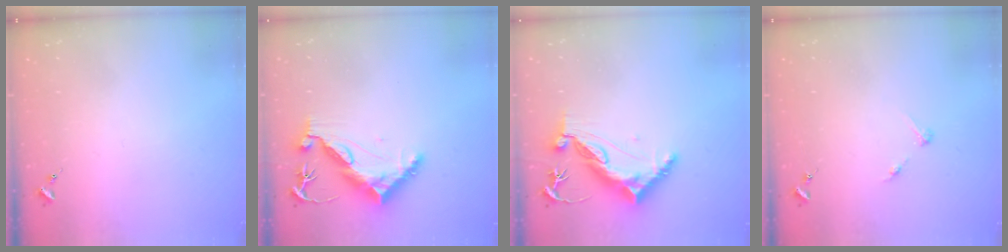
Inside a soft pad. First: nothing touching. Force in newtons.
{"total": 10.5, "press": 10.4, "slide": 1.1}
{"total": 10.7, "press": 10.6, "slide": 1.2}
{"total": 3.2, "press": 3.1, "slide": 0.4}